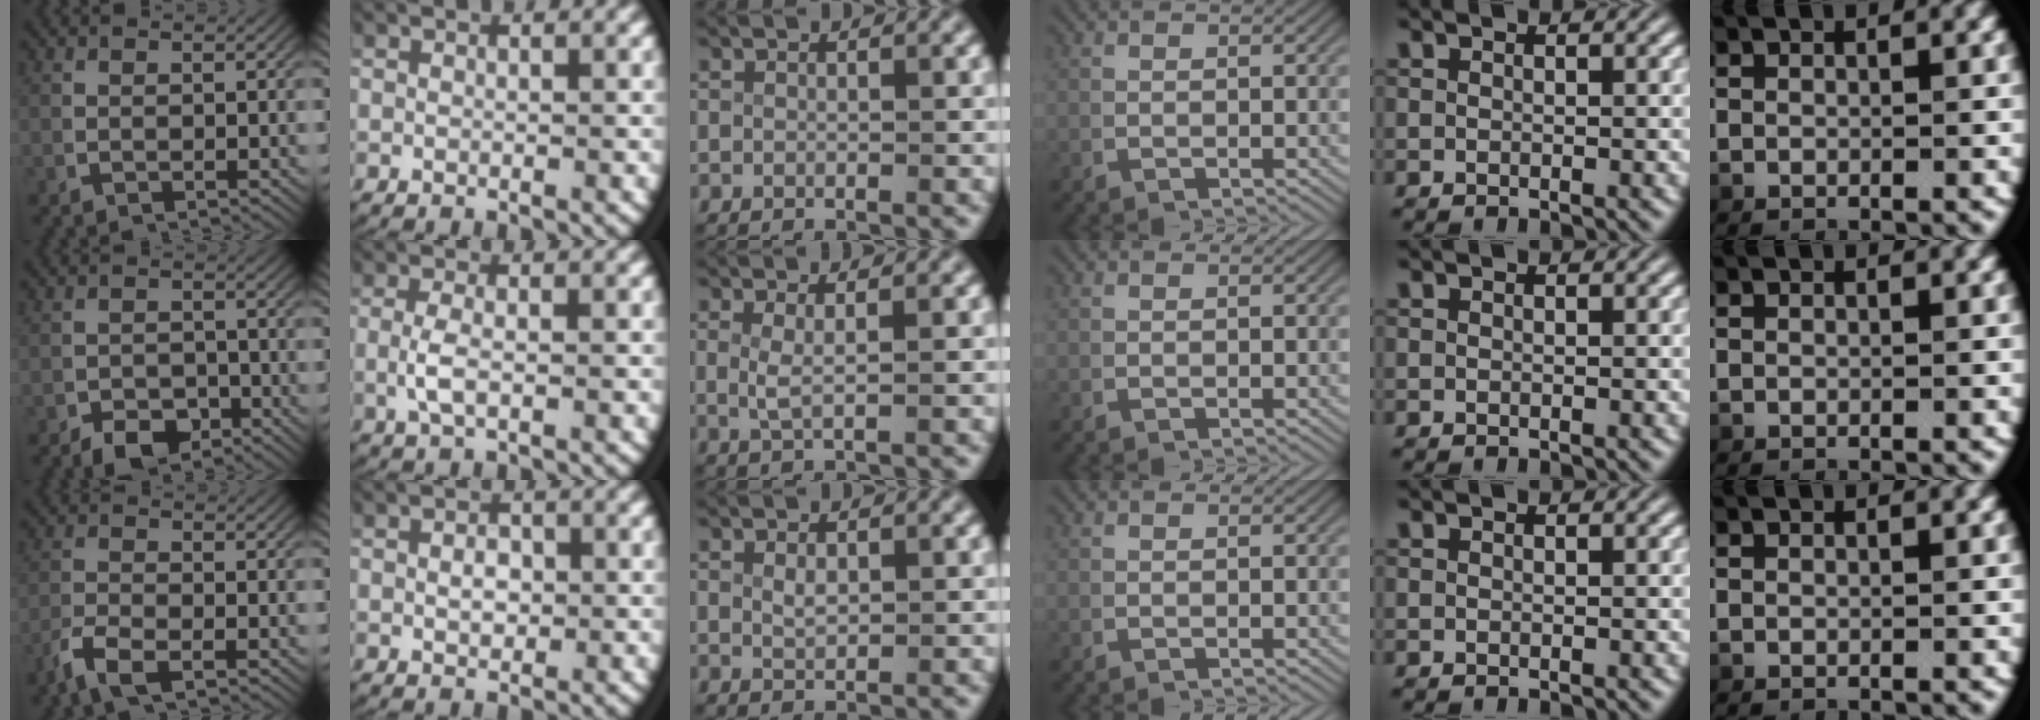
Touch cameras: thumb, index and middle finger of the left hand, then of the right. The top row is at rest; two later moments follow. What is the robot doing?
{"motion": "lift_and_place", "object": "card"}